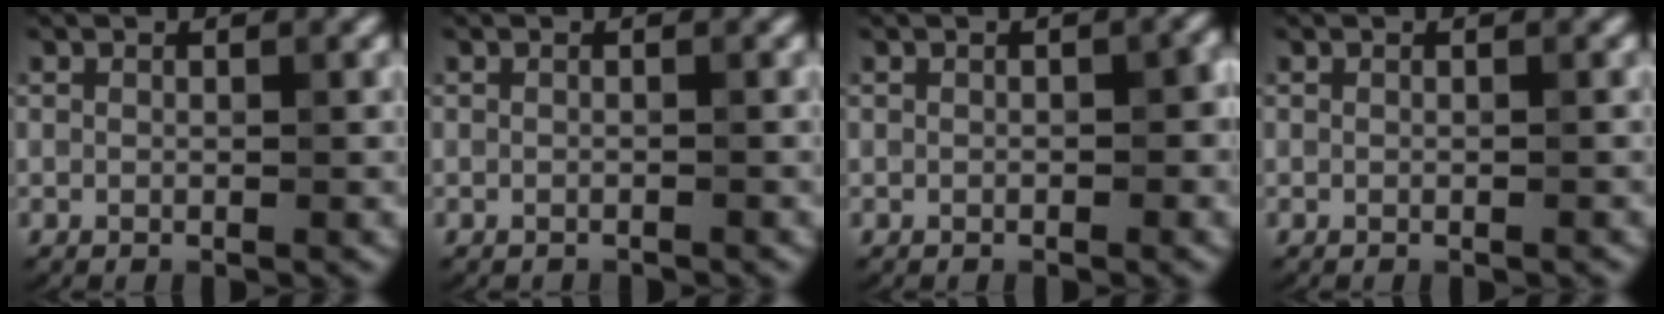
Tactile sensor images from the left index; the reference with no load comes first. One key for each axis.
{"total": 0.9, "fx": -0.9, "fy": 0.0, "fz": 0.0, "tx": 0.001, "ty": -0.005, "tz": -0.016}
{"total": 1.3, "fx": -0.2, "fy": 0.7, "fz": 1.1, "tx": -0.013, "ty": 0.001, "tz": 0.001}
{"total": 0.0}